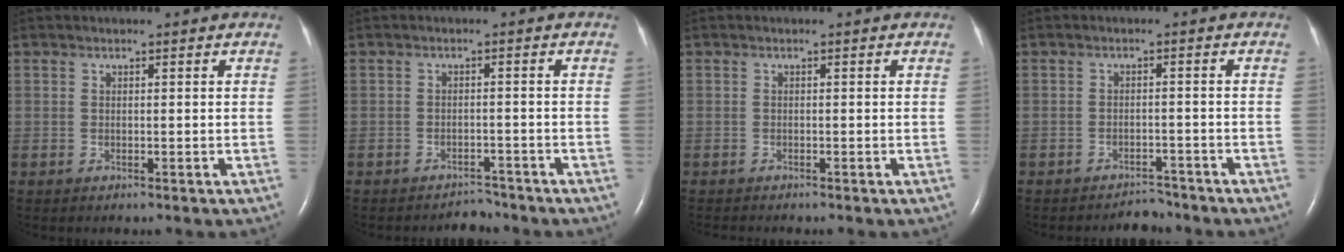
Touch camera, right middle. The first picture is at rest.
{"total": 2.3, "force": [-2.1, 0.5, -0.6], "torque": [0.006, -0.002, -0.029]}
{"total": 1.2, "force": [-1.2, -0.1, 0.4], "torque": [-0.008, -0.004, -0.017]}
{"total": 2.6, "force": [-2.4, 0.5, -0.6], "torque": [0.007, -0.003, -0.034]}